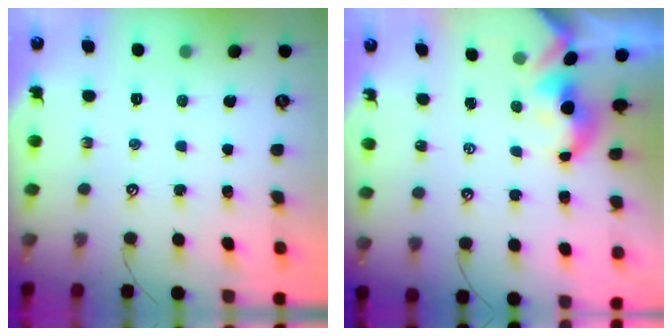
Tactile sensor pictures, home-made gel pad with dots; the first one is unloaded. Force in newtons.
{"total": 1.6, "press": 1.6, "slide": 0.2}